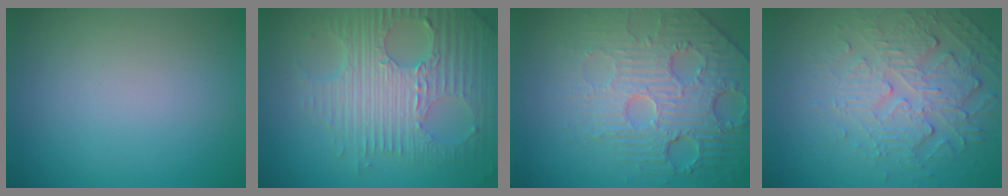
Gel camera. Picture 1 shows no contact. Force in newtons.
{"total": 7.9, "press": 5.6, "slide": 5.6}
{"total": 5.4, "press": 4.9, "slide": 2.4}
{"total": 5.0, "press": 3.6, "slide": 3.5}